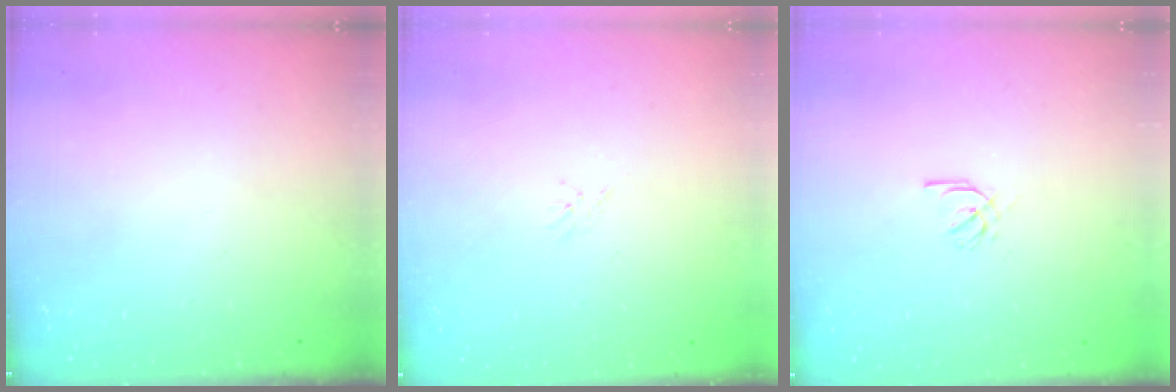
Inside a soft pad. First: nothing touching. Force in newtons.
{"total": 0.0}
{"total": 2.1, "press": 2.1, "slide": 0.2}